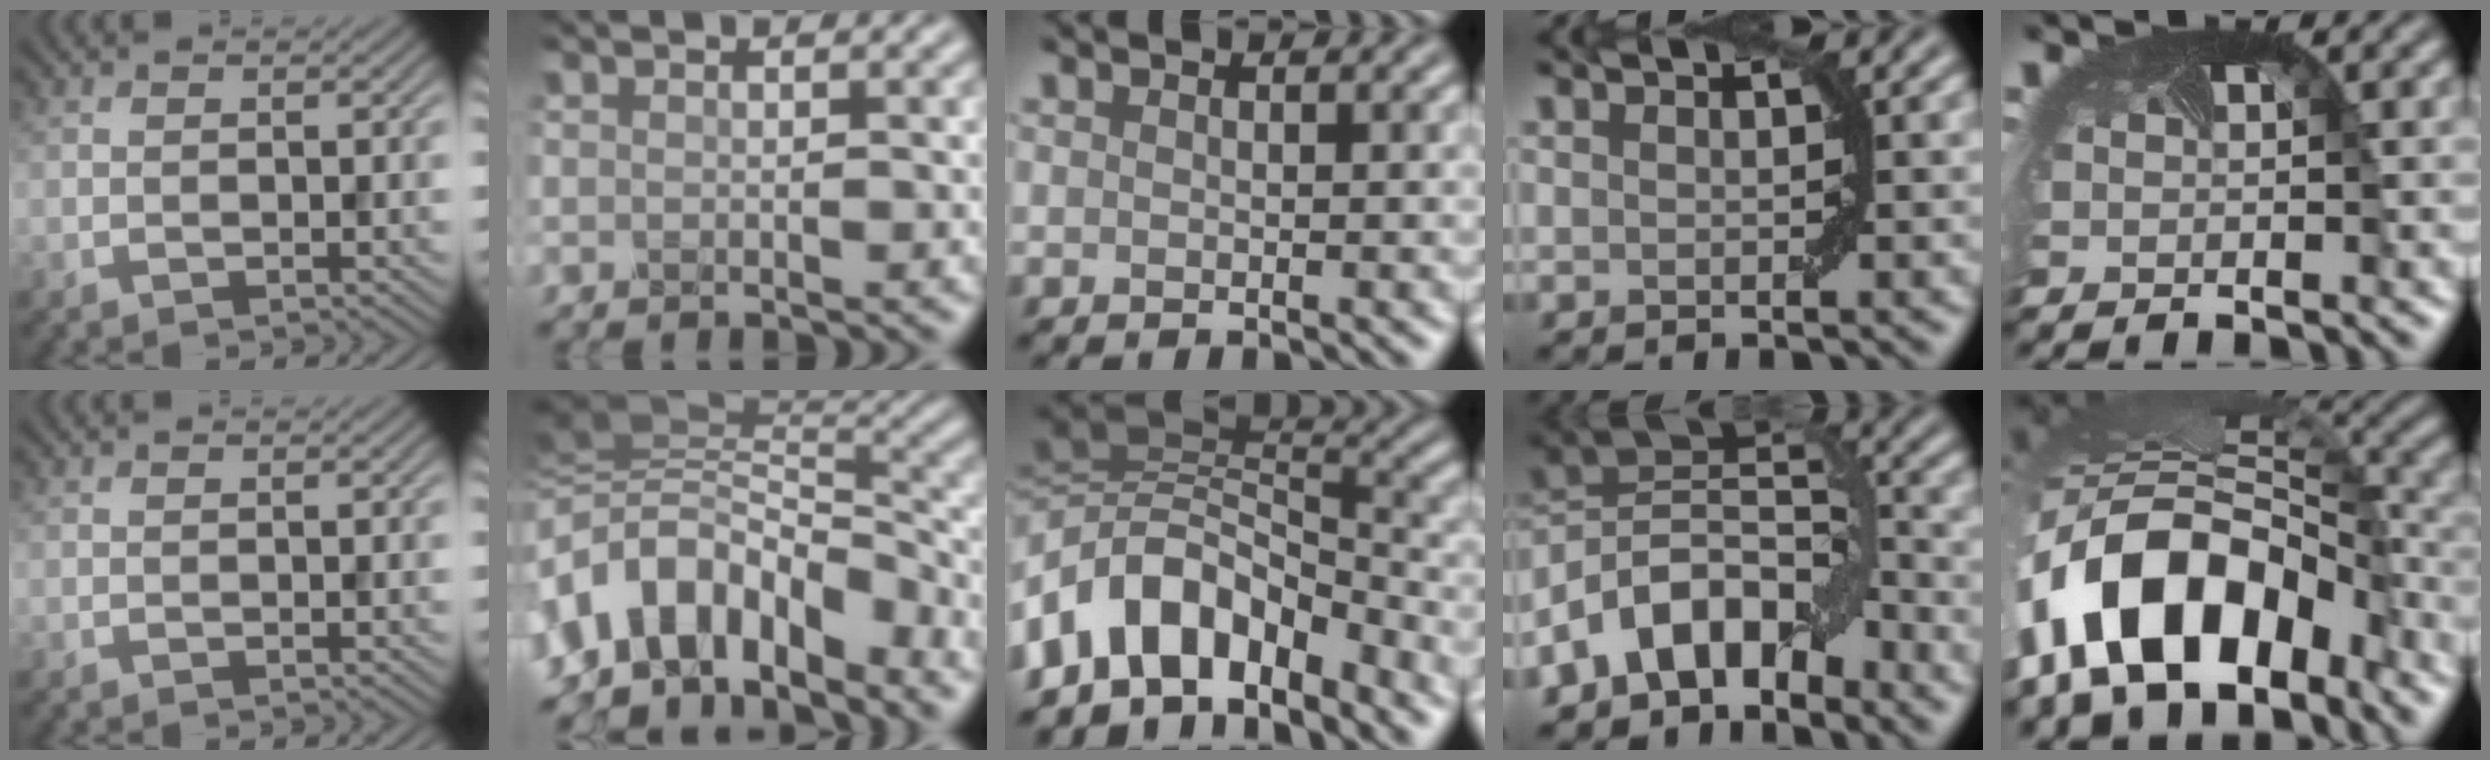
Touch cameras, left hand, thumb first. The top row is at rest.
{"index": {"total": 10.5, "force": [-4.6, 6.4, 6.9], "torque": [-0.116, 0.023, -0.088]}, "middle": {"total": 10.4, "force": [-4.7, 6.5, 6.6], "torque": [-0.113, 0.023, -0.093]}, "ring": {"total": 8.8, "force": [-5.3, 4.7, 5.1], "torque": [-0.069, 0.014, -0.116]}, "little": {"total": 14.3, "force": [-7.0, 9.0, 8.7], "torque": [-0.182, -0.015, -0.108]}}